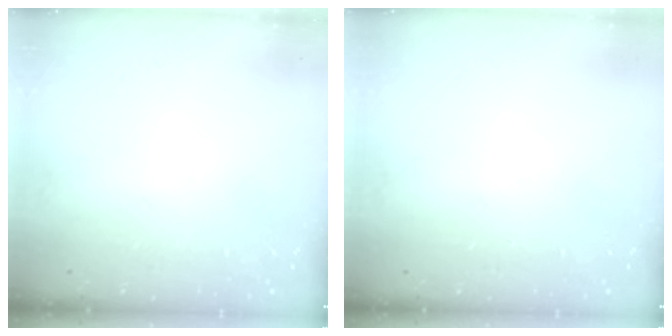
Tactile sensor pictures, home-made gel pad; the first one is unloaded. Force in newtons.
{"total": 0.0}